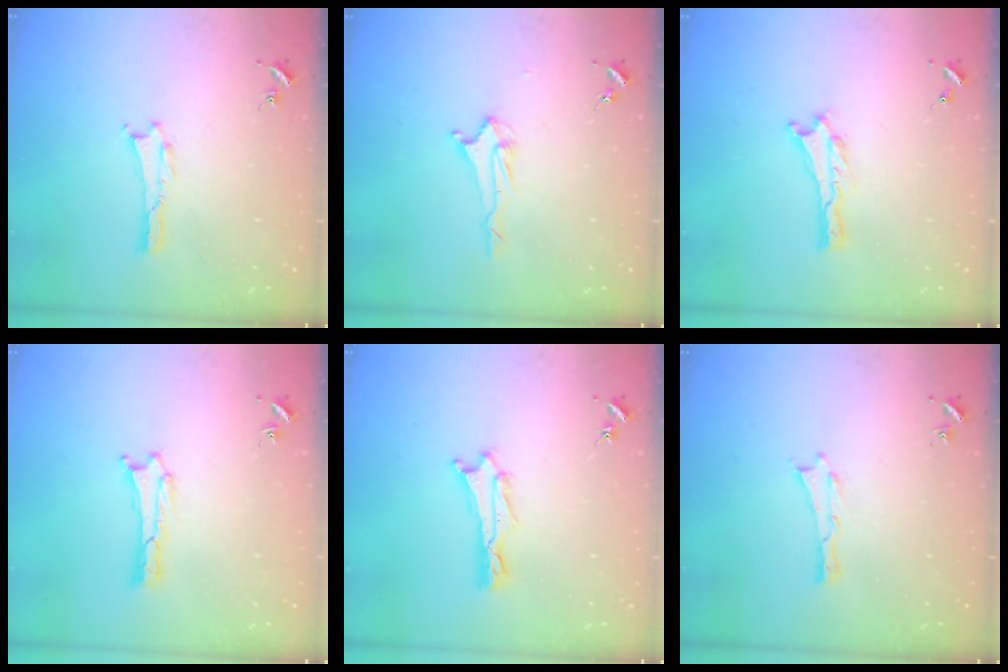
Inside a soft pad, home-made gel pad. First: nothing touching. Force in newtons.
{"total": 2.1, "press": 2.0, "slide": 0.4}
{"total": 0.0}
{"total": 0.0}
{"total": 1.0, "press": 1.0, "slide": 0.1}
{"total": 0.0}